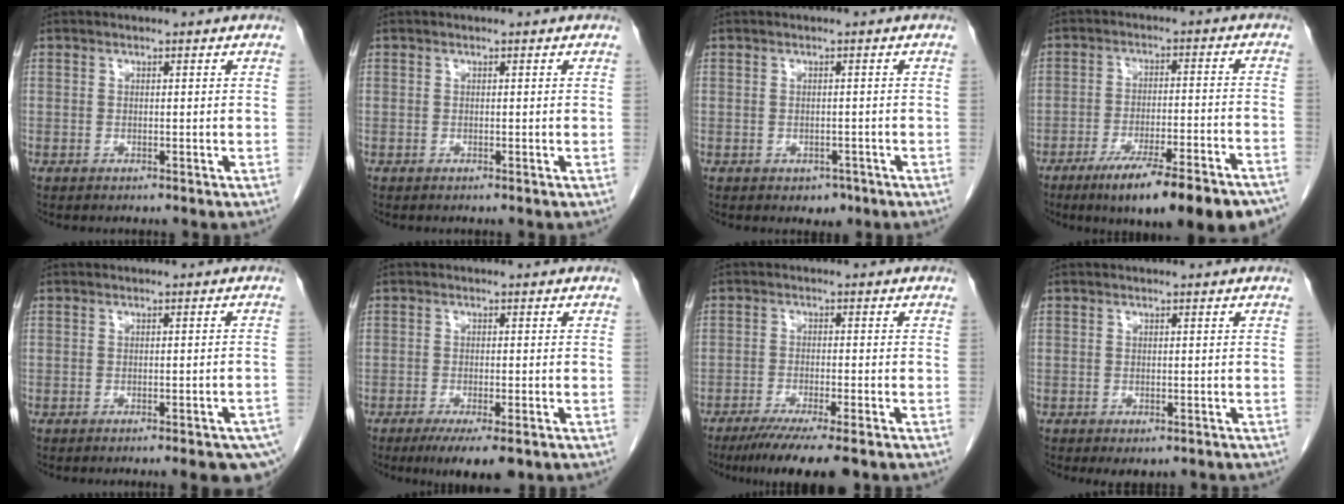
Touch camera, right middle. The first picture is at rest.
{"total": 0.0}
{"total": 1.9, "force": [-1.1, 1.4, 0.9], "torque": [-0.006, 0.003, -0.006]}
{"total": 19.3, "force": [-14.6, 2.1, 12.4], "torque": [-0.121, -0.001, -0.210]}
{"total": 8.2, "force": [-6.3, 1.3, 5.1], "torque": [-0.046, -0.009, -0.072]}
{"total": 7.0, "force": [-4.8, 1.4, 4.9], "torque": [-0.065, -0.015, -0.068]}
{"total": 9.5, "force": [-7.2, 0.4, 6.2], "torque": [-0.086, -0.020, -0.110]}
{"total": 2.9, "force": [-2.2, 1.3, 1.4], "torque": [-0.011, -0.003, -0.027]}